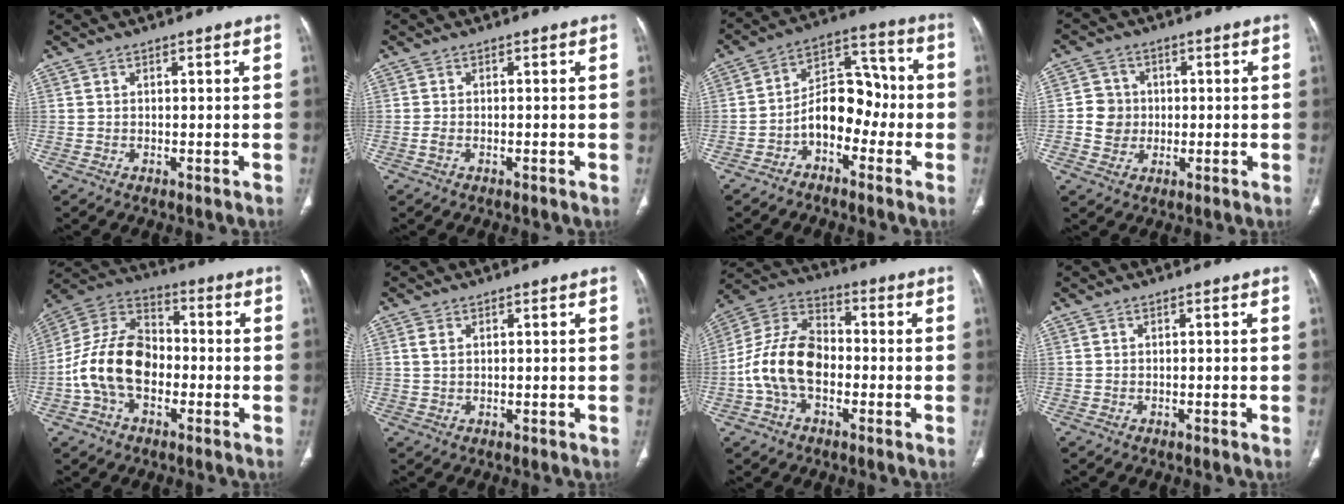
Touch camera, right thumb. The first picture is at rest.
{"total": 0.7, "force": [-0.2, 0.4, 0.5], "torque": [-0.013, -0.001, -0.006]}
{"total": 10.4, "force": [-3.2, 7.0, 7.0], "torque": [-0.081, 0.056, -0.065]}
{"total": 5.7, "force": [-0.1, 5.6, 1.3], "torque": [0.002, 0.009, -0.004]}
{"total": 15.2, "force": [-3.2, 10.5, 10.6], "torque": [-0.193, 0.044, -0.065]}
{"total": 1.7, "force": [0.6, 1.0, 1.2], "torque": [-0.027, 0.002, 0.015]}
{"total": 13.6, "force": [-2.7, 9.0, 9.8], "torque": [-0.182, 0.042, -0.058]}
{"total": 0.0}